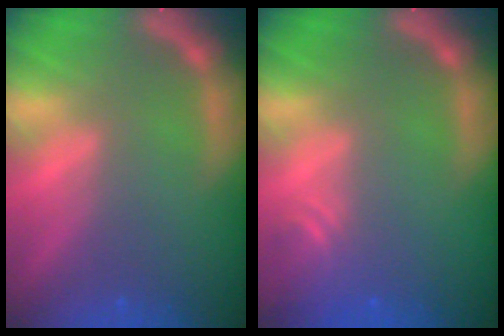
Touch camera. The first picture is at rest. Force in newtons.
{"total": 2.4}